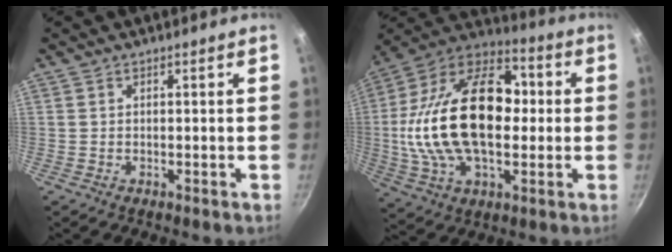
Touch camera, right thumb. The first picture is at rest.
{"total": 27.9, "force": [0.4, 16.5, 22.5], "torque": [-0.394, 0.037, -0.007]}